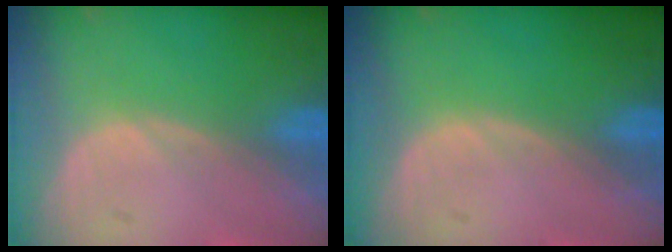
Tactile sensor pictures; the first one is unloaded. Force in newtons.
{"total": 0.0}